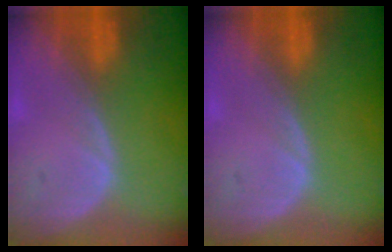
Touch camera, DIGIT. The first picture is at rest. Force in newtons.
{"total": 0.0}